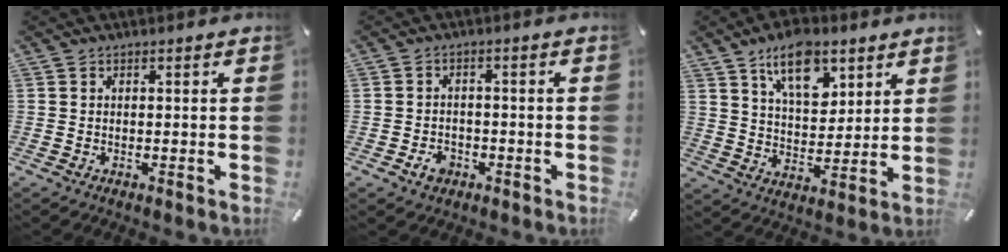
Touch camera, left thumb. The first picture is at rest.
{"total": 4.1, "force": [-2.0, 3.1, 1.9], "torque": [-0.037, 0.006, -0.037]}
{"total": 13.0, "force": [7.7, 7.3, 7.6], "torque": [-0.114, -0.028, 0.134]}